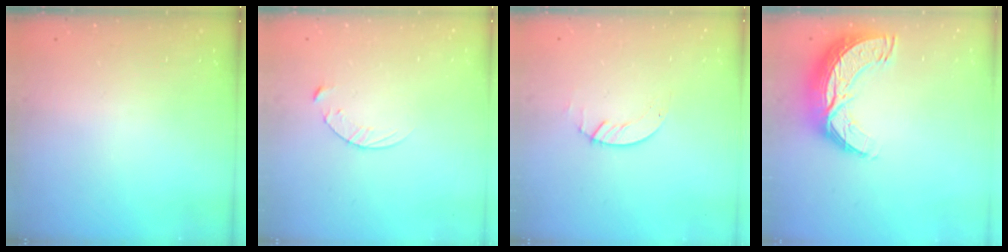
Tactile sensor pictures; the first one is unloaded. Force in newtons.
{"total": 5.4, "press": 5.4, "slide": 0.5}
{"total": 1.4, "press": 1.4, "slide": 0.2}
{"total": 12.4, "press": 12.4, "slide": 0.9}